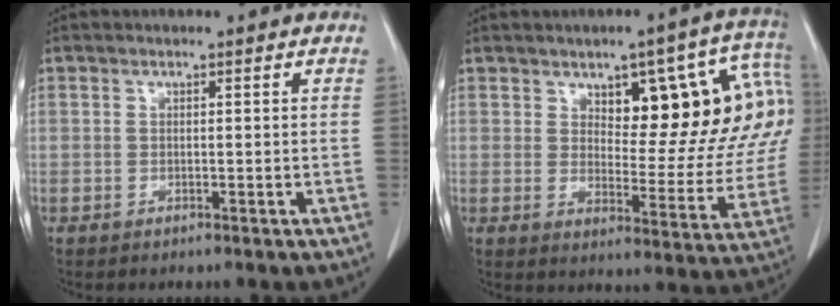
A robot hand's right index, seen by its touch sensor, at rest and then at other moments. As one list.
[{"total": 17.9, "force": [6.2, 6.7, 15.4], "torque": [-0.187, 0.019, 0.084]}]